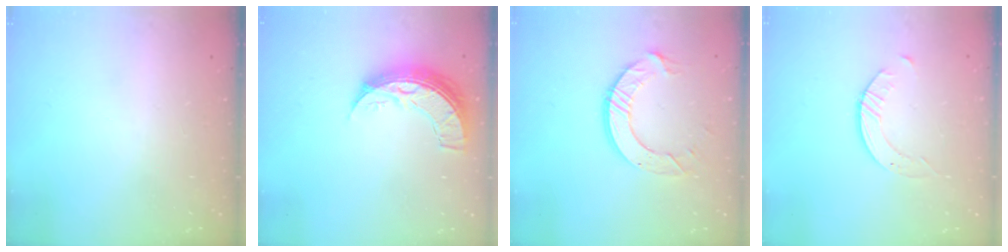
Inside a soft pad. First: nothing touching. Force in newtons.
{"total": 9.8, "press": 9.8, "slide": 0.8}
{"total": 9.7, "press": 9.7, "slide": 0.8}
{"total": 2.6, "press": 2.6, "slide": 0.3}